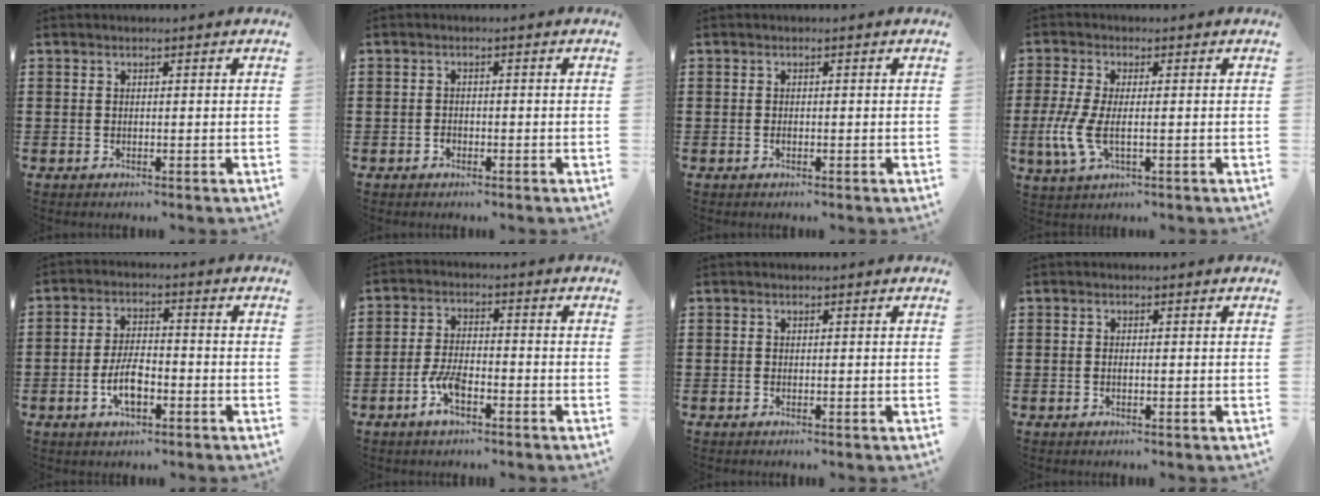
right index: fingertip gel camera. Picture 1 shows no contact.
{"total": 0.8, "force": [-0.5, 0.5, 0.4], "torque": [-0.008, -0.001, -0.011]}
{"total": 0.6, "force": [-0.2, 0.3, 0.4], "torque": [-0.011, -0.003, -0.003]}
{"total": 5.8, "force": [-1.2, 2.4, 5.2], "torque": [-0.126, -0.012, -0.026]}
{"total": 6.0, "force": [-2.2, 2.6, 4.9], "torque": [-0.111, -0.003, -0.044]}
{"total": 5.4, "force": [-2.8, 2.1, 4.1], "torque": [-0.105, -0.004, -0.058]}
{"total": 0.0}
{"total": 0.6, "force": [-0.2, 0.1, 0.5], "torque": [-0.010, -0.003, -0.002]}